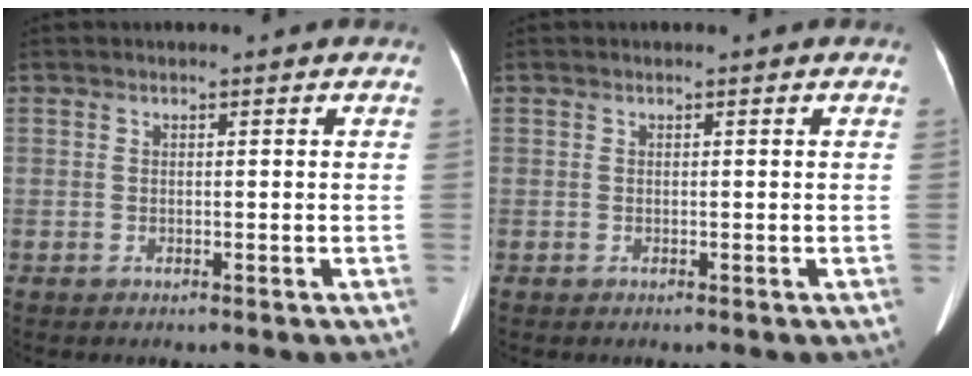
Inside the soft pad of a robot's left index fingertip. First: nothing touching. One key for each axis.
{"total": 0.0}